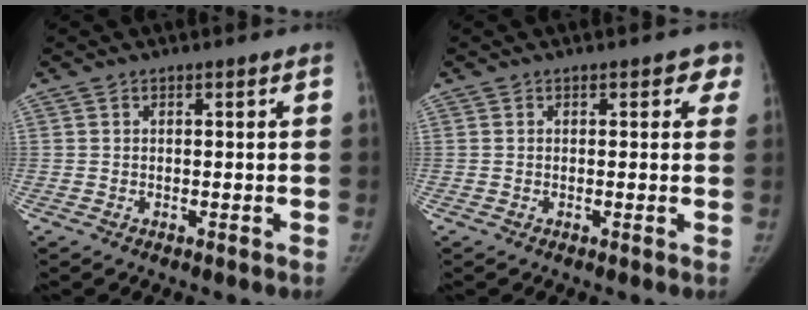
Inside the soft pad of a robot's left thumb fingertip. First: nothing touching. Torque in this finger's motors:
{"motor_torque": [0.19, 0.03, 0.33, -0.37, 0.09]}